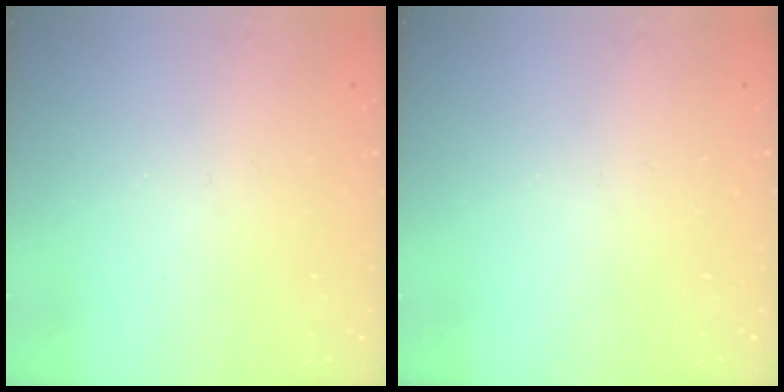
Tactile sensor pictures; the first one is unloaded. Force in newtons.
{"total": 0.0}